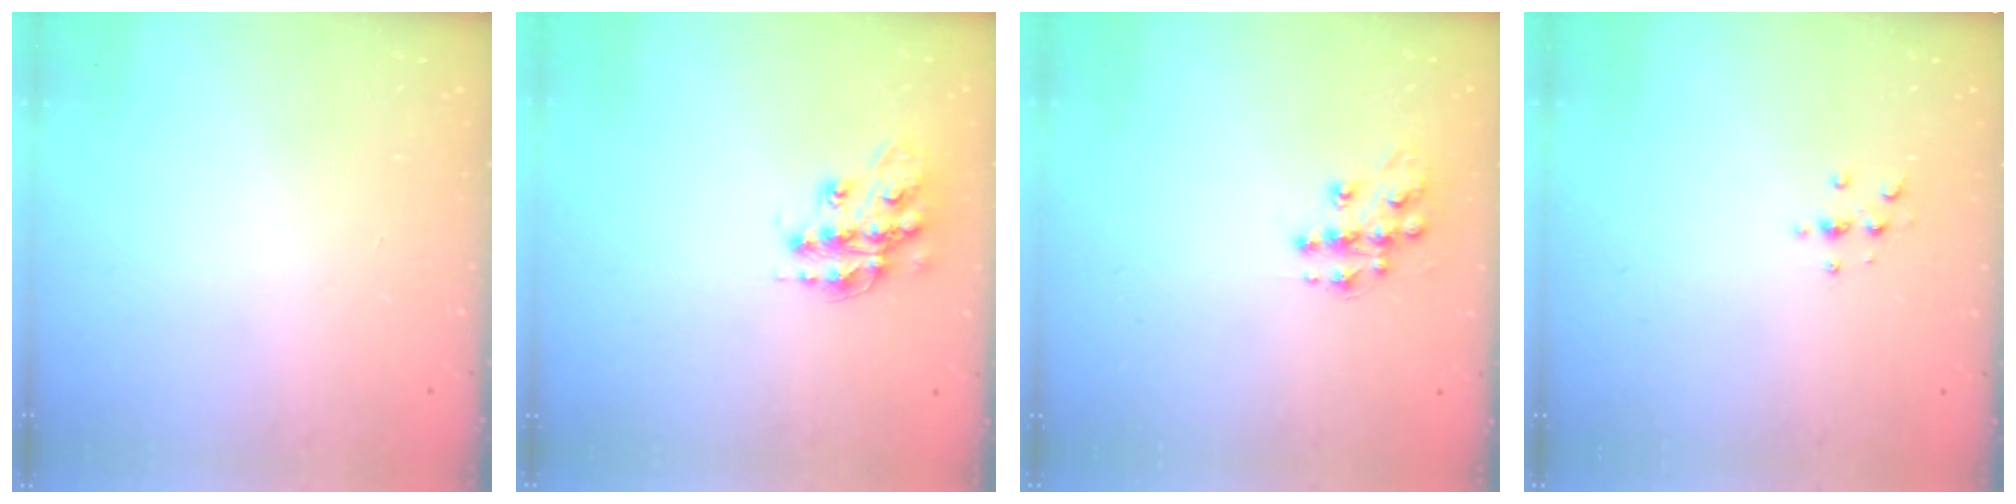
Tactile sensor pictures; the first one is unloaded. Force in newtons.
{"total": 14.9, "press": 14.9, "slide": 0.9}
{"total": 11.4, "press": 11.4, "slide": 0.8}
{"total": 2.2, "press": 2.1, "slide": 0.2}